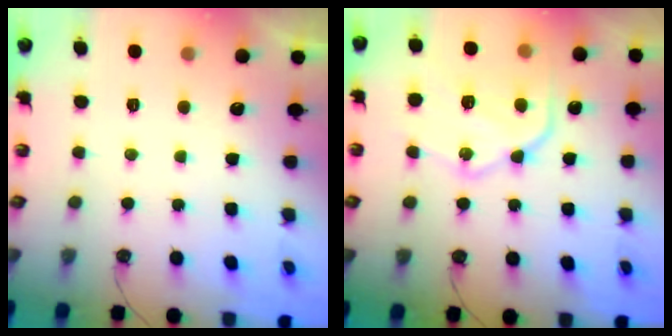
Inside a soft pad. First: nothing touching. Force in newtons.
{"total": 18.2, "press": 18.1, "slide": 1.8}